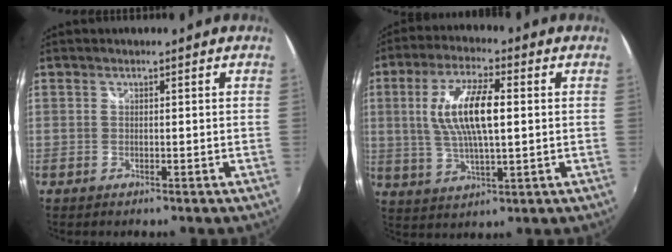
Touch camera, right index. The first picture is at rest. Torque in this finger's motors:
{"motor_torque": [0.89, 0.50, 0.32, 0.21]}